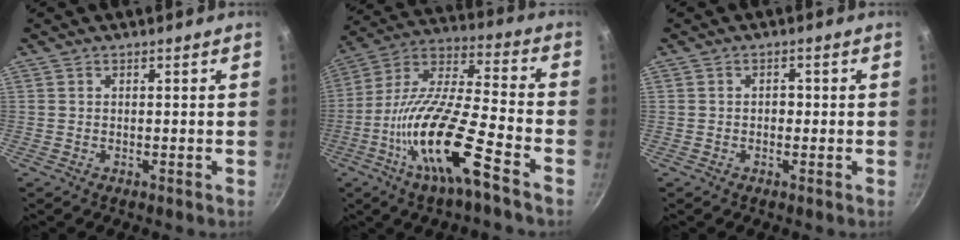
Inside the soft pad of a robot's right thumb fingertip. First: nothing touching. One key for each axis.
{"total": 19.2, "fx": -8.8, "fy": 4.3, "fz": 16.5, "tx": -0.304, "ty": 0.045, "tz": -0.181}
{"total": 1.5, "fx": -0.2, "fy": 1.2, "fz": 0.9, "tx": -0.010, "ty": 0.006, "tz": -0.006}